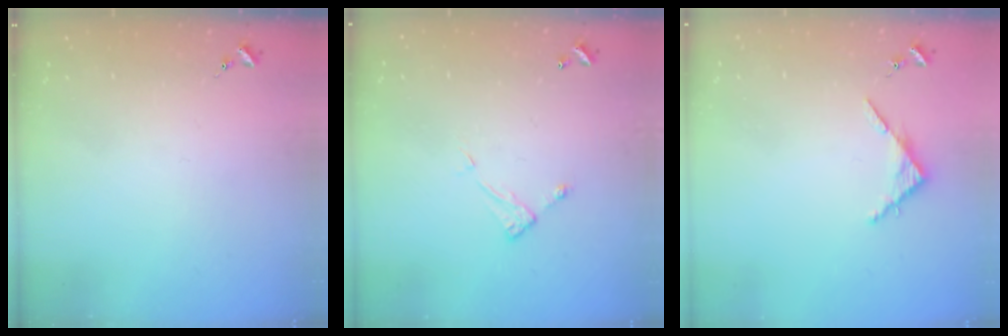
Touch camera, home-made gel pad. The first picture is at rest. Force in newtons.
{"total": 5.0, "press": 5.0, "slide": 0.2}
{"total": 3.8, "press": 3.8, "slide": 0.4}